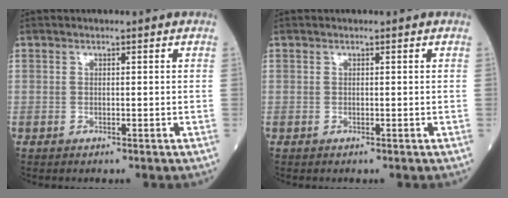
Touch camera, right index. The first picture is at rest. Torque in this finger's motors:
{"motor_torque": [0.00, 0.00, 0.00, 0.00]}